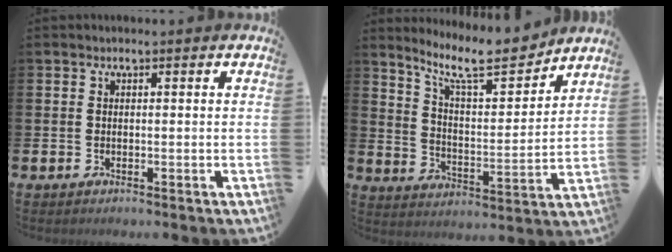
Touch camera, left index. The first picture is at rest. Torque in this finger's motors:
{"motor_torque": [-0.17, -0.81, 0.45, 0.14]}